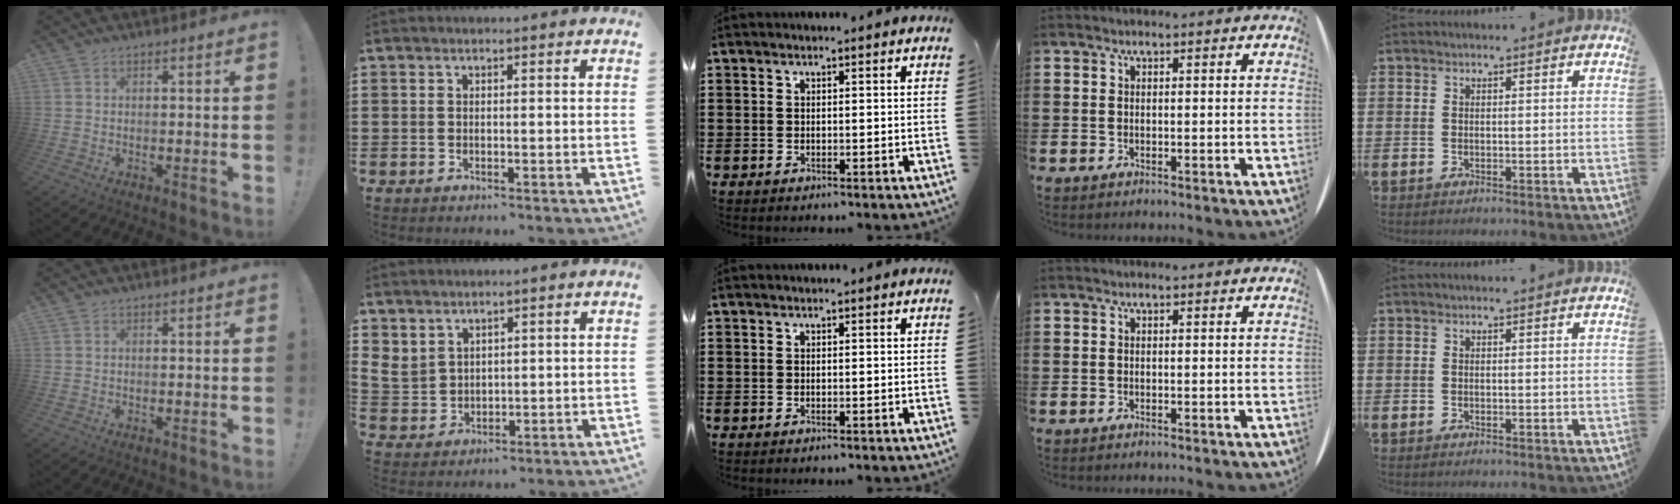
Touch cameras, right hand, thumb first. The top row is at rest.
{"index": {"total": 3.5, "force": [2.7, 2.2, 0.4], "torque": [-0.023, 0.003, 0.053]}}